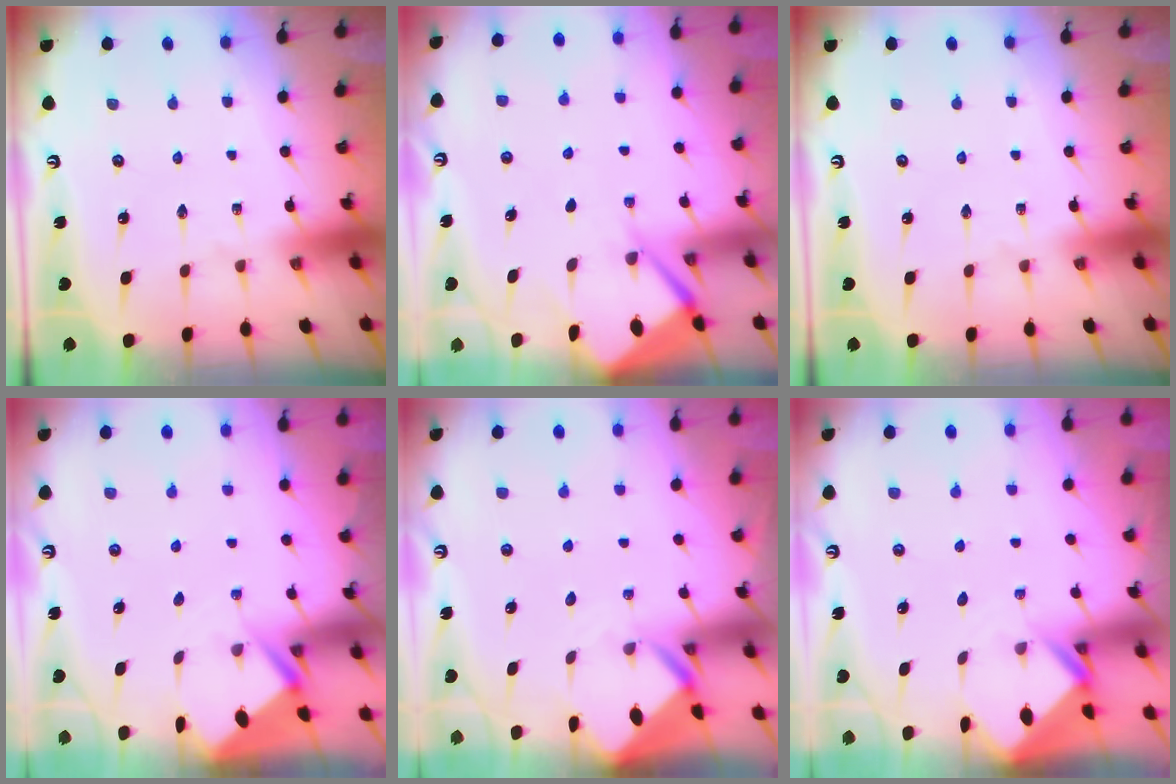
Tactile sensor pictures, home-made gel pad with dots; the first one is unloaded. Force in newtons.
{"total": 5.5, "press": 5.5, "slide": 0.7}
{"total": 0.0}
{"total": 2.9, "press": 2.9, "slide": 0.3}
{"total": 3.1, "press": 3.1, "slide": 0.2}
{"total": 2.4, "press": 2.4, "slide": 0.2}